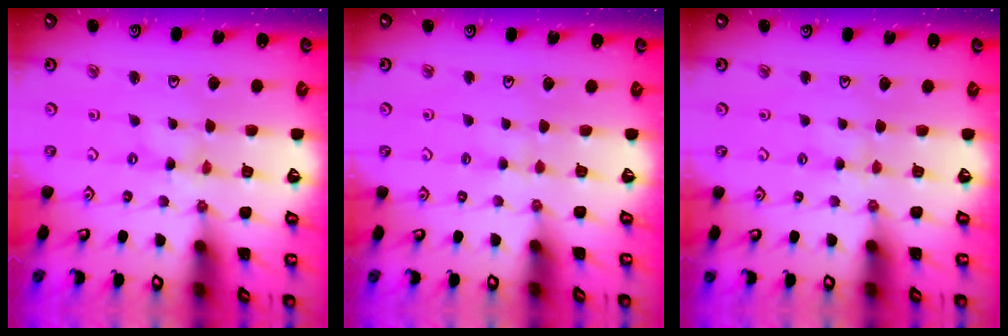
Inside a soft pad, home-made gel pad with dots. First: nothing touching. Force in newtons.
{"total": 1.7, "press": 1.7, "slide": 0.3}
{"total": 2.1, "press": 2.1, "slide": 0.4}